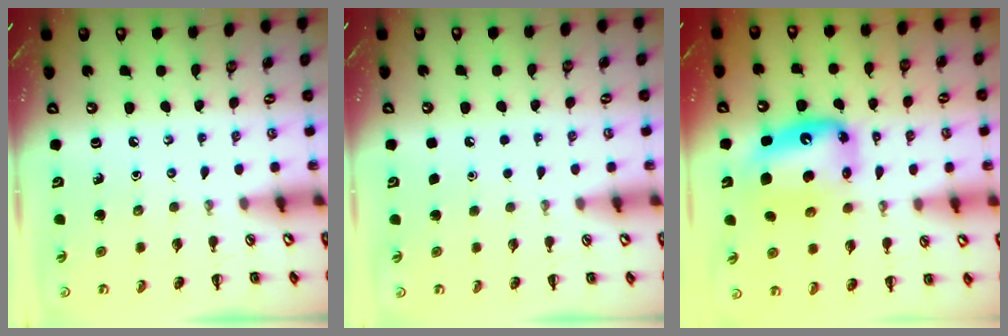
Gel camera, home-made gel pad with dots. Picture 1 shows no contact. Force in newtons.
{"total": 1.7, "press": 1.7, "slide": 0.1}
{"total": 11.3, "press": 10.9, "slide": 3.1}